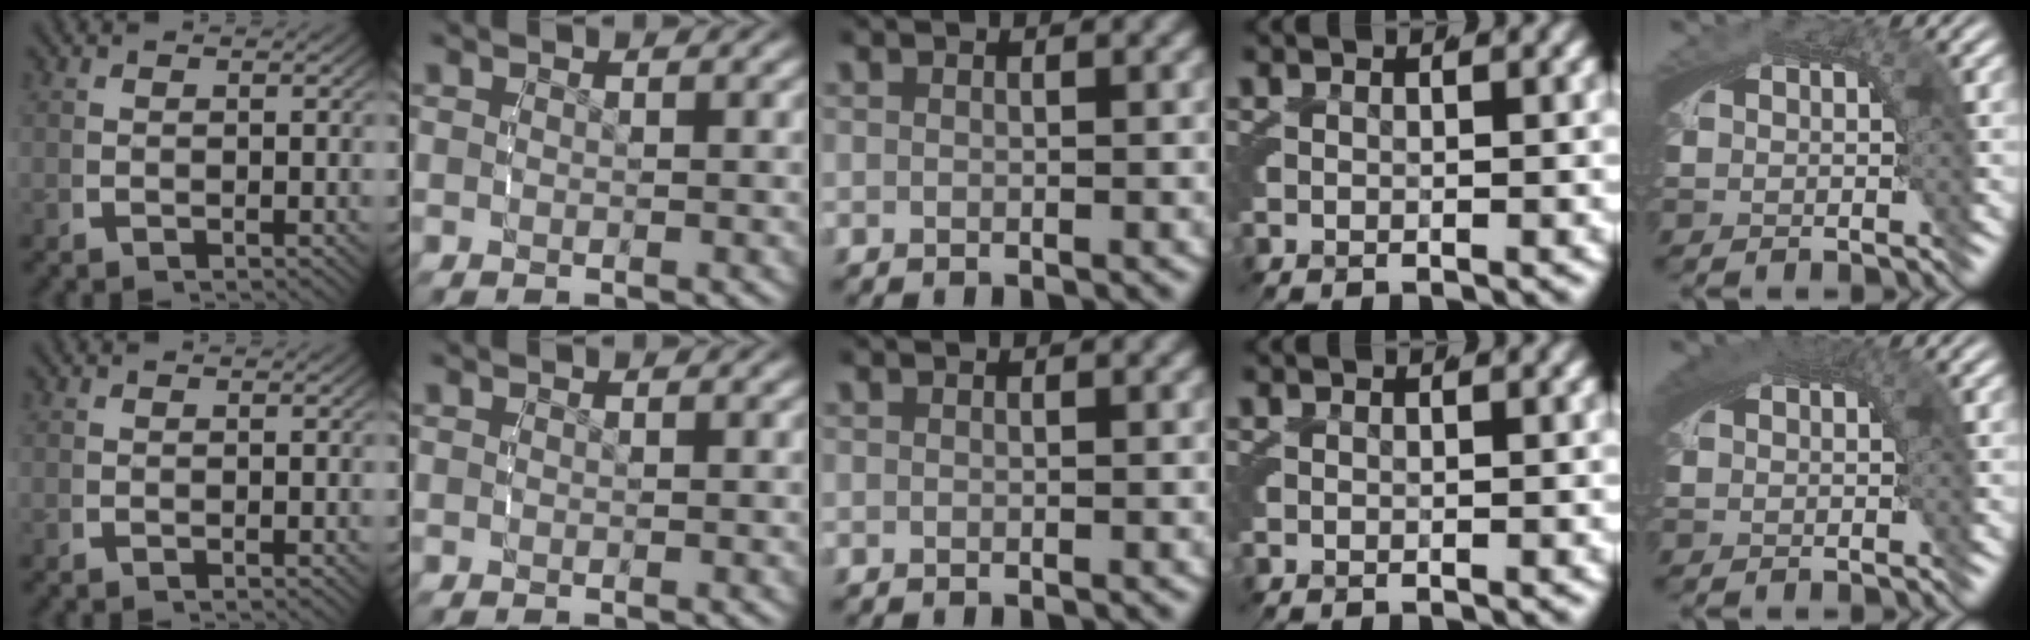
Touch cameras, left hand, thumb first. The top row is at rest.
{"little": {"total": 1.8, "force": [0.7, 0.3, 1.6], "torque": [-0.020, 0.006, 0.012]}}